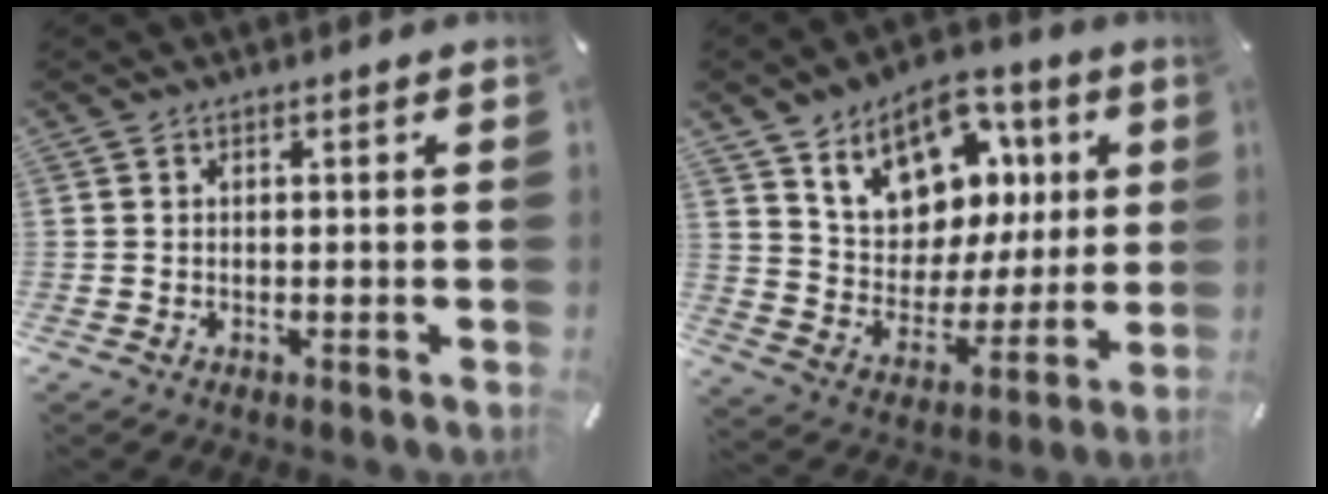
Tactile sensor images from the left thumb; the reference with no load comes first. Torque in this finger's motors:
{"motor_torque": [2.18, 2.82, 1.74, -1.03, 0.17]}